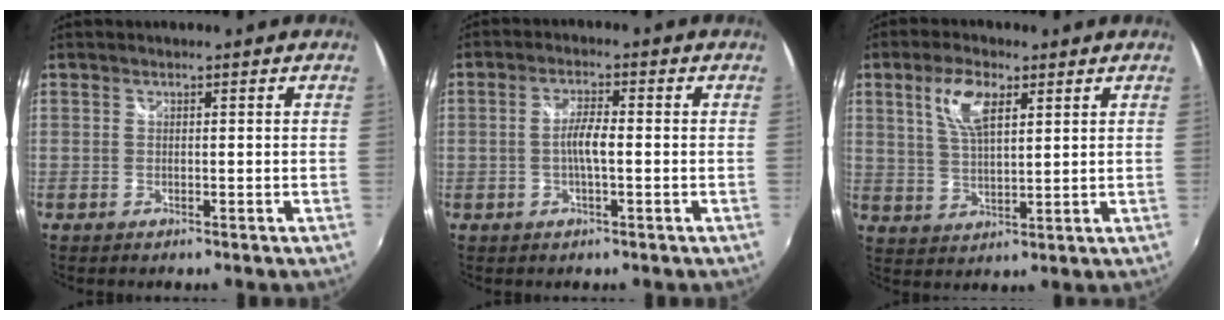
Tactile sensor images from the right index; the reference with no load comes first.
{"total": 3.8, "force": [-0.7, 0.6, 3.7], "torque": [-0.071, 0.004, -0.012]}
{"total": 7.8, "force": [3.5, 3.2, 6.1], "torque": [-0.118, 0.009, 0.070]}